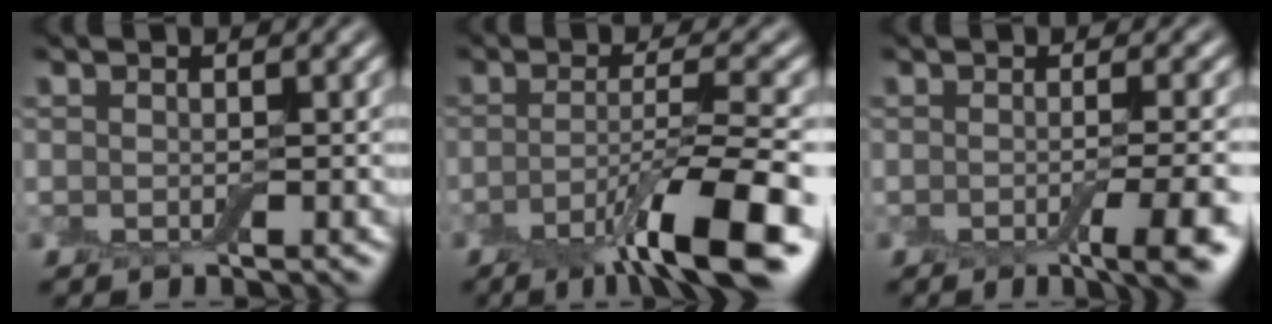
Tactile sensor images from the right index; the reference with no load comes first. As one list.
[{"total": 8.8, "force": [-4.3, 1.5, 7.5], "torque": [-0.107, 0.003, -0.081]}, {"total": 5.3, "force": [-2.1, 1.1, 4.7], "torque": [-0.055, -0.003, -0.032]}]